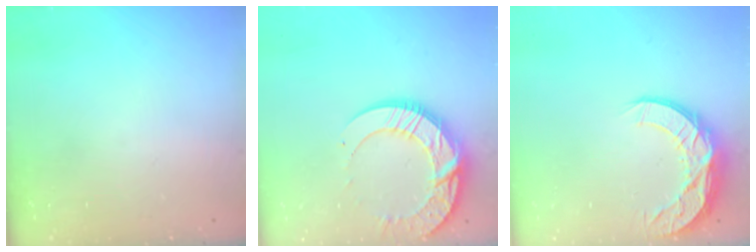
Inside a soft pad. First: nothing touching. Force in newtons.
{"total": 17.2, "press": 17.1, "slide": 1.6}
{"total": 11.3, "press": 11.3, "slide": 0.7}